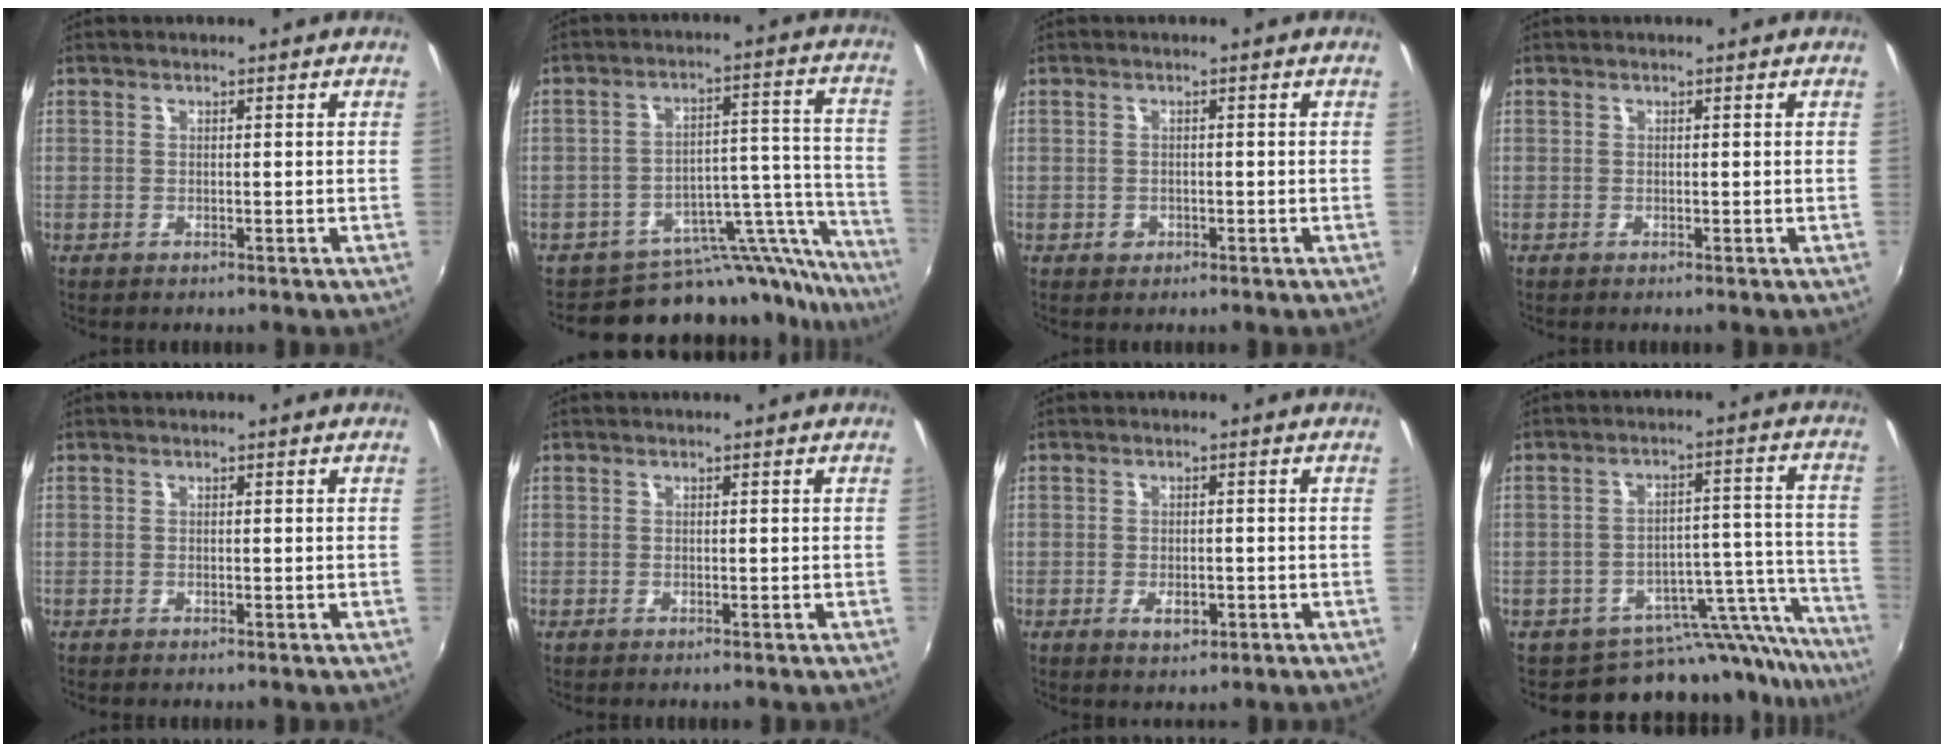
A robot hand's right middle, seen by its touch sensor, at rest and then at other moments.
{"total": 20.0, "force": [-18.6, 6.0, 4.1], "torque": [-0.040, 0.043, -0.262]}
{"total": 1.4, "force": [-0.6, 1.2, 0.3], "torque": [-0.005, -0.002, -0.007]}
{"total": 0.0}
{"total": 0.0}
{"total": 0.0}
{"total": 3.0, "force": [-1.2, 1.6, 2.3], "torque": [-0.044, -0.005, -0.014]}
{"total": 17.0, "force": [-16.2, 4.6, 2.1], "torque": [-0.007, 0.045, -0.222]}